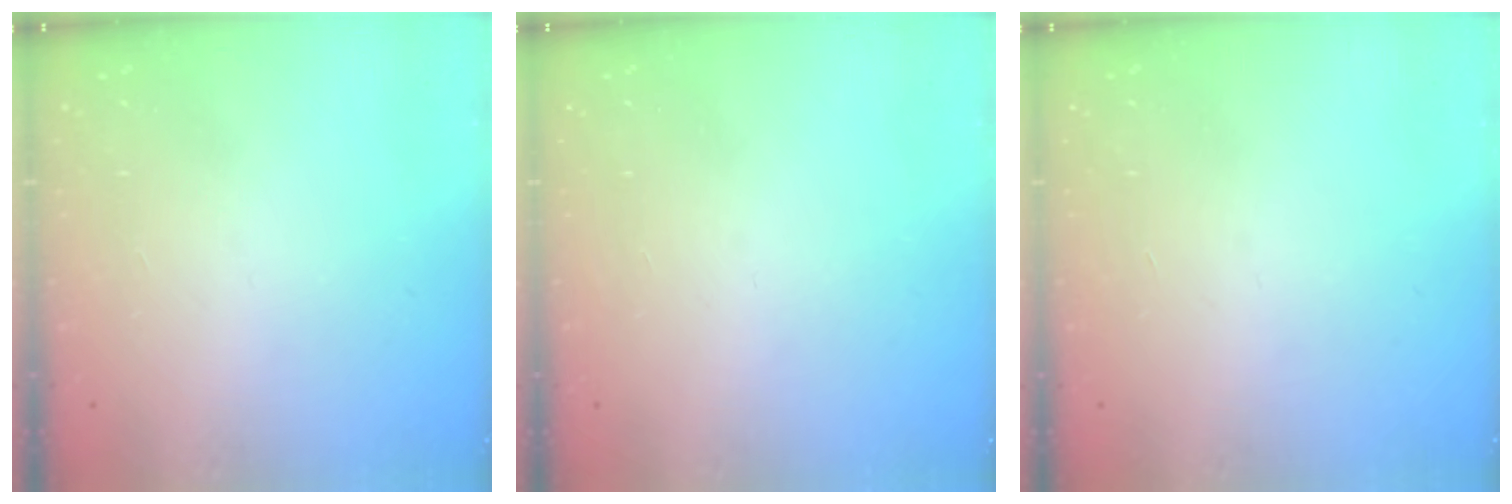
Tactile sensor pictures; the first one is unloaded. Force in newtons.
{"total": 0.0}
{"total": 0.0}